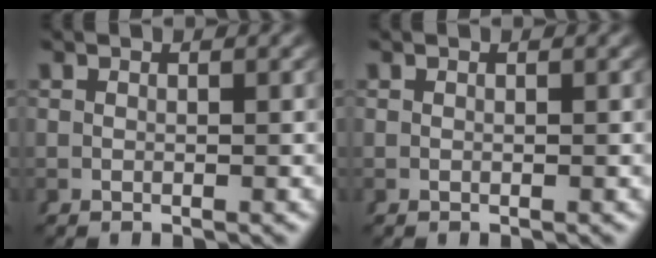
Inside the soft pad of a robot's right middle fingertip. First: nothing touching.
{"total": 0.0}